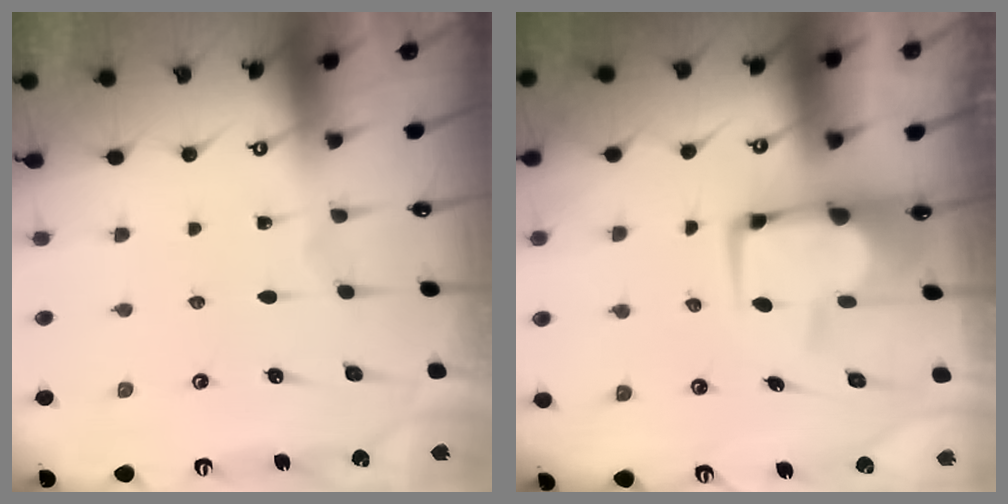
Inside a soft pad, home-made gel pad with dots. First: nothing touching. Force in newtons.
{"total": 2.6, "press": 2.4, "slide": 1.0}